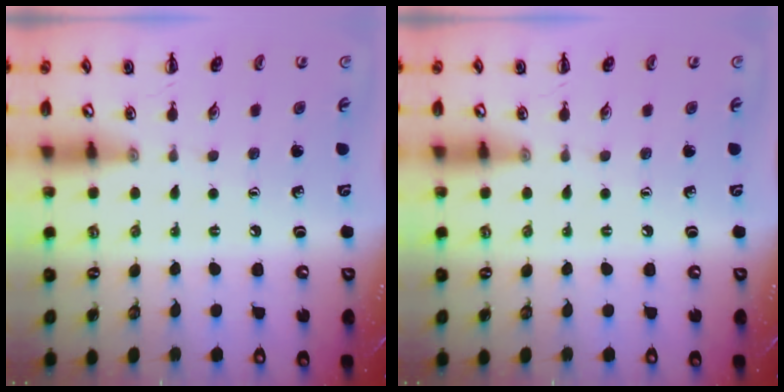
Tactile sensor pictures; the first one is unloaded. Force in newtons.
{"total": 0.0}